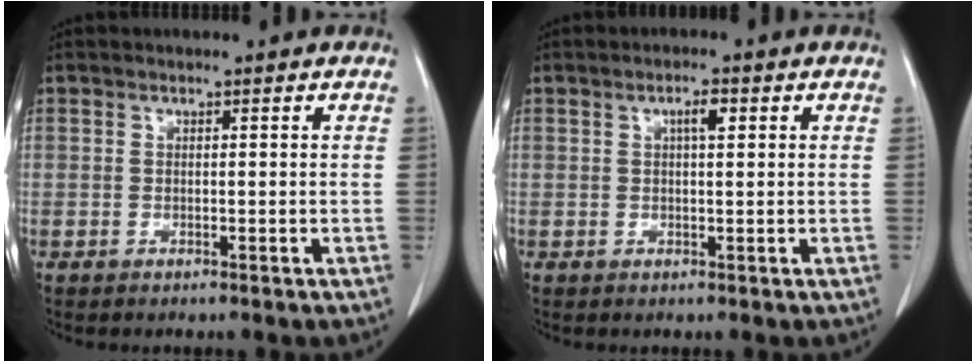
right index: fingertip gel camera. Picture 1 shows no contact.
{"total": 2.7, "force": [1.0, 0.9, 2.4], "torque": [-0.046, 0.006, 0.017]}